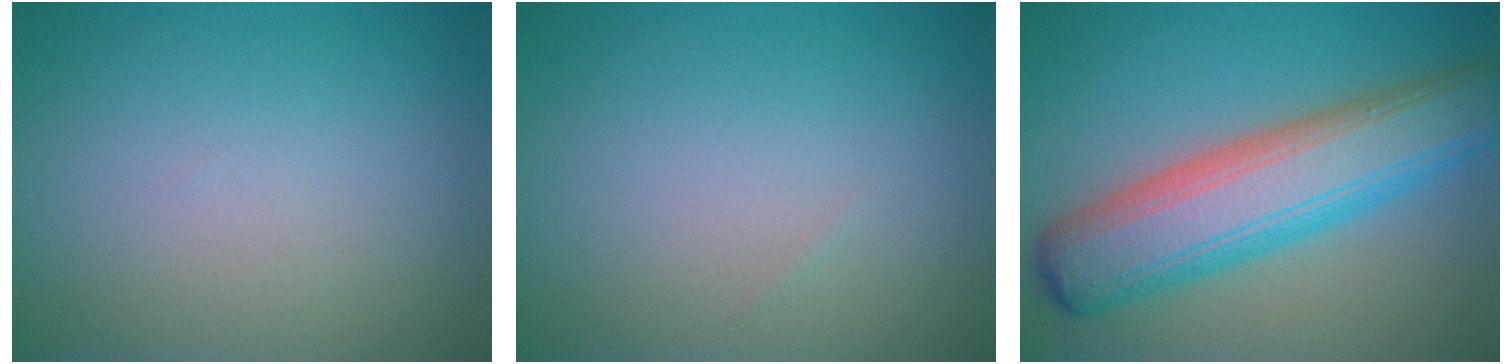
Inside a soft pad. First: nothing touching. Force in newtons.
{"total": 0.0}
{"total": 9.6, "press": 9.6, "slide": 0.3}